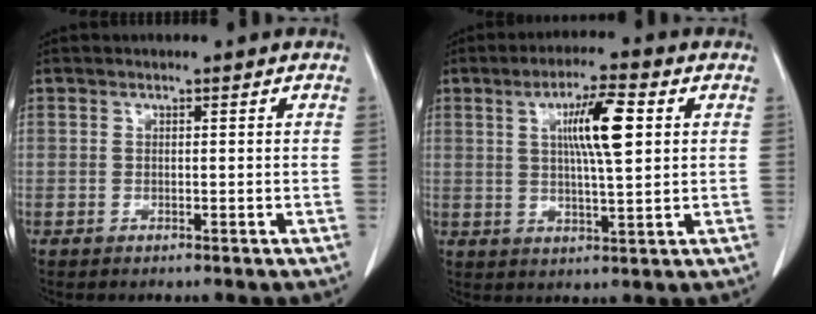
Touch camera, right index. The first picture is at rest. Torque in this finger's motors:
{"motor_torque": [0.66, 0.08, 0.33, 0.13]}